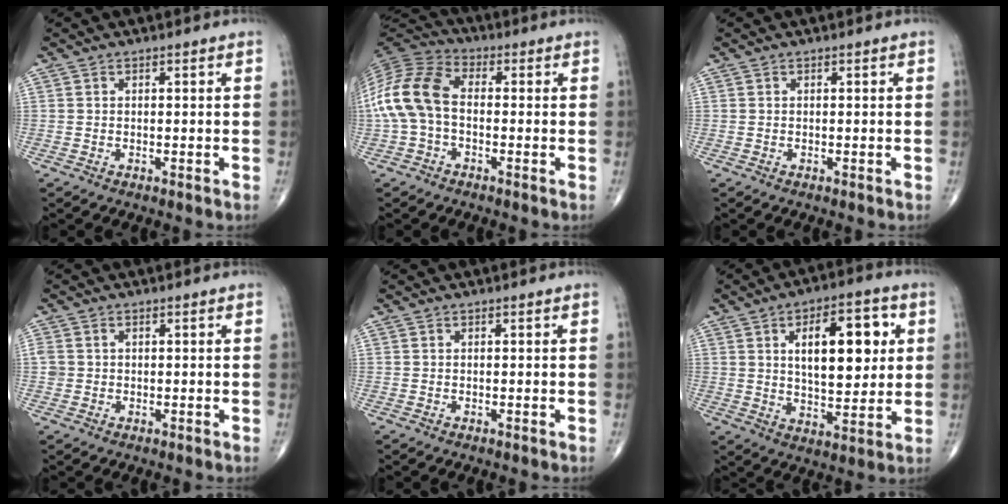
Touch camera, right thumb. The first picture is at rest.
{"total": 12.6, "force": [-0.8, 8.0, 9.8], "torque": [-0.211, 0.032, -0.026]}
{"total": 0.0}
{"total": 2.2, "force": [0.2, 2.0, 0.9], "torque": [-0.016, 0.004, 0.009]}
{"total": 0.0}
{"total": 16.1, "force": [4.1, 7.6, 13.6], "torque": [-0.168, -0.008, 0.066]}